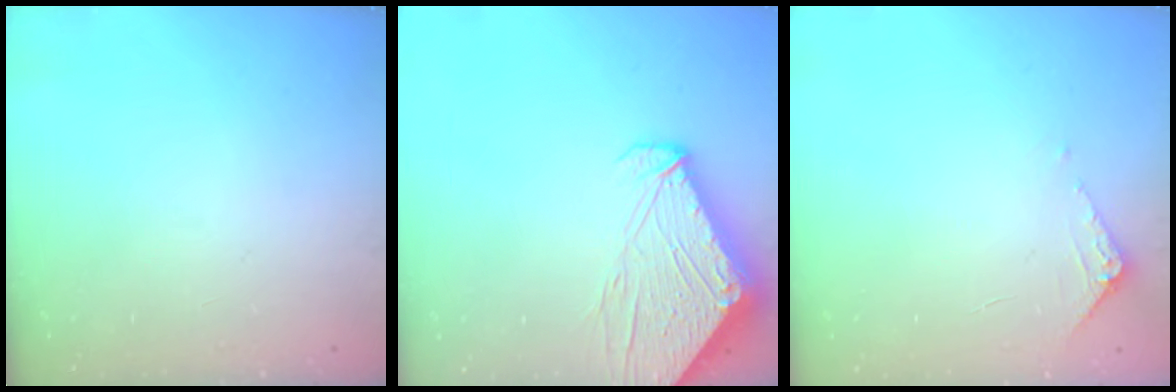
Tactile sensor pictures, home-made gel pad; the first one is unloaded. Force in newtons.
{"total": 9.6, "press": 9.6, "slide": 1.1}
{"total": 5.0, "press": 5.0, "slide": 0.5}